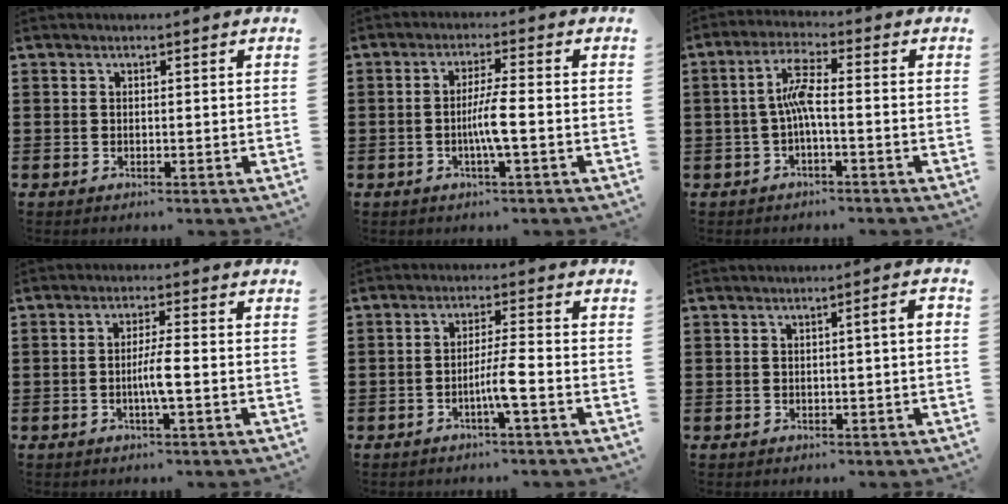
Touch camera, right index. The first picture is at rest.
{"total": 4.4, "force": [-1.1, -0.1, 4.3], "torque": [-0.084, -0.008, -0.025]}
{"total": 5.4, "force": [-0.8, 1.0, 5.2], "torque": [-0.104, 0.004, -0.020]}
{"total": 3.7, "force": [-0.9, 0.0, 3.6], "torque": [-0.072, -0.007, -0.021]}
{"total": 4.4, "force": [-1.9, -0.4, 3.9], "torque": [-0.076, -0.010, -0.039]}
{"total": 2.1, "force": [-0.1, -0.1, 2.1], "torque": [-0.035, -0.002, -0.005]}